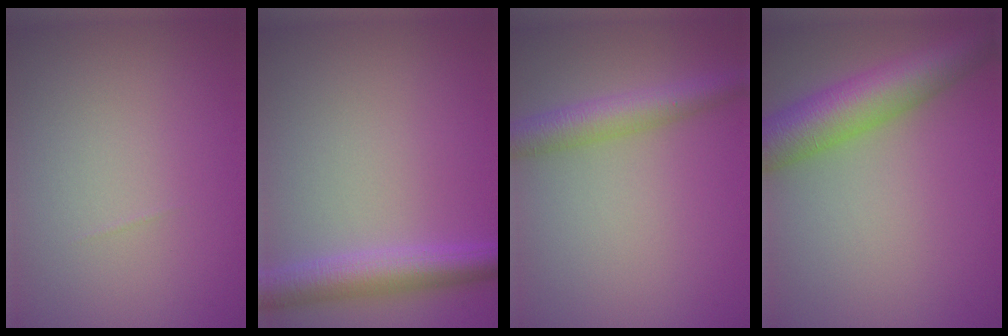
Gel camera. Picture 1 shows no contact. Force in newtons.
{"total": 4.4, "press": 4.4, "slide": 0.0}
{"total": 4.0, "press": 4.0, "slide": 0.1}
{"total": 7.8, "press": 7.8, "slide": 0.4}